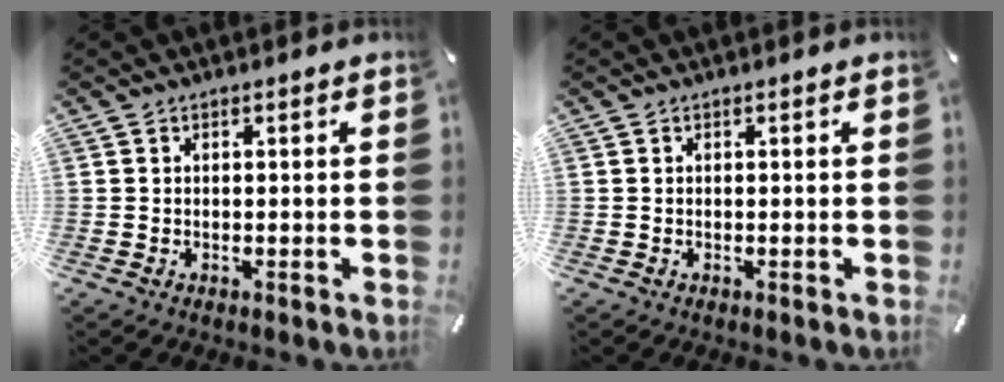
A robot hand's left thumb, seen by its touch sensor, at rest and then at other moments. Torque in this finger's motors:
{"motor_torque": [0.00, 0.00, 0.00, 0.00, -0.01]}